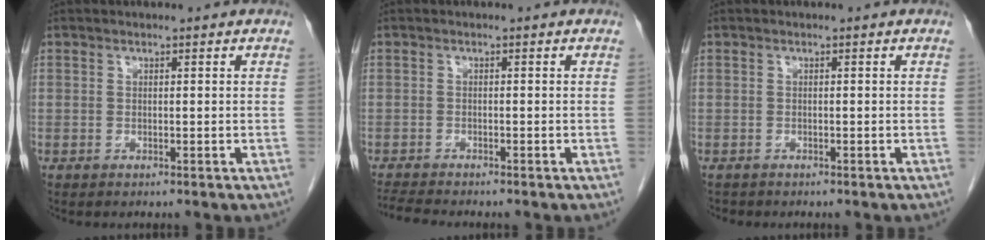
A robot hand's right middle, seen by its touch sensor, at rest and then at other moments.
{"total": 3.7, "force": [-3.5, -0.2, 1.2], "torque": [-0.024, -0.016, -0.060]}
{"total": 0.8, "force": [-0.7, 0.3, 0.0], "torque": [-0.009, 0.000, -0.012]}